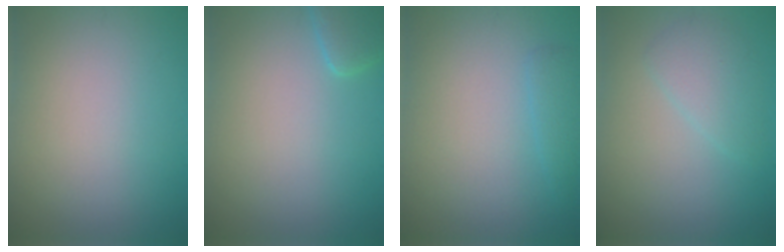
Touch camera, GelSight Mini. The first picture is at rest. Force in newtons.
{"total": 2.1, "press": 2.1, "slide": 0.2}
{"total": 1.4, "press": 1.4, "slide": 0.1}
{"total": 2.3, "press": 2.3, "slide": 0.2}